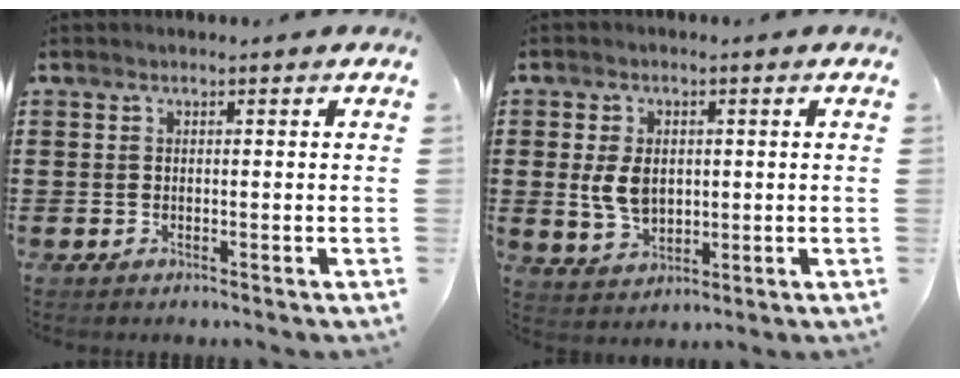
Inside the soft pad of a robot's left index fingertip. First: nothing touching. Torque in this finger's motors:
{"motor_torque": [1.14, -0.08, 0.63, 0.12]}